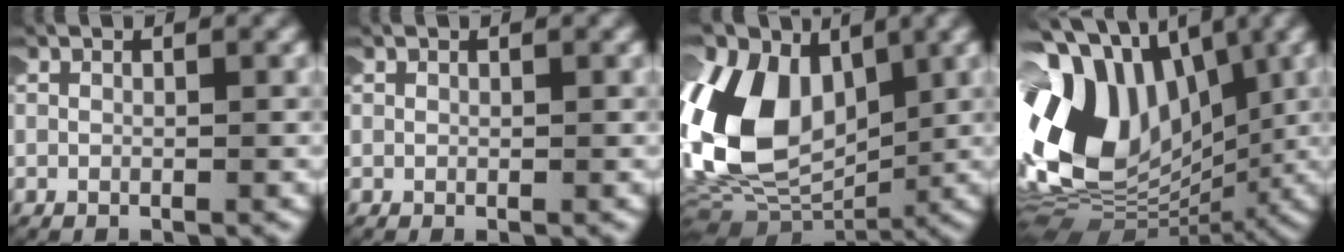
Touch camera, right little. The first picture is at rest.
{"total": 0.0}
{"total": 12.7, "force": [0.6, 8.9, 9.0], "torque": [-0.209, -0.022, 0.023]}
{"total": 18.8, "force": [1.3, 13.9, 12.6], "torque": [-0.254, -0.018, 0.024]}